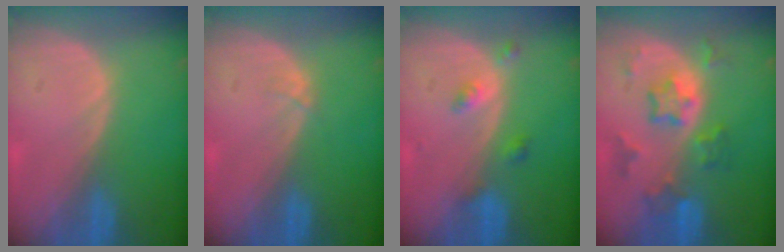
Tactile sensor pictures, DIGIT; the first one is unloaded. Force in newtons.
{"total": 0.5, "press": 0.5, "slide": 0.1}
{"total": 2.9, "press": 2.9, "slide": 0.2}
{"total": 7.2, "press": 6.5, "slide": 3.1}